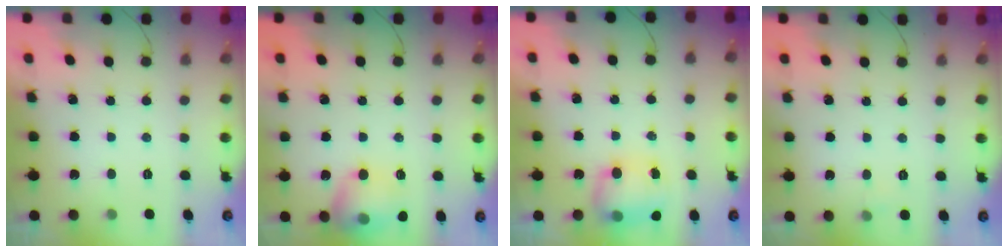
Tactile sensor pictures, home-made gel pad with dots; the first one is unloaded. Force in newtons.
{"total": 13.8, "press": 13.7, "slide": 2.0}
{"total": 7.7, "press": 7.6, "slide": 1.1}
{"total": 2.5, "press": 2.3, "slide": 1.1}